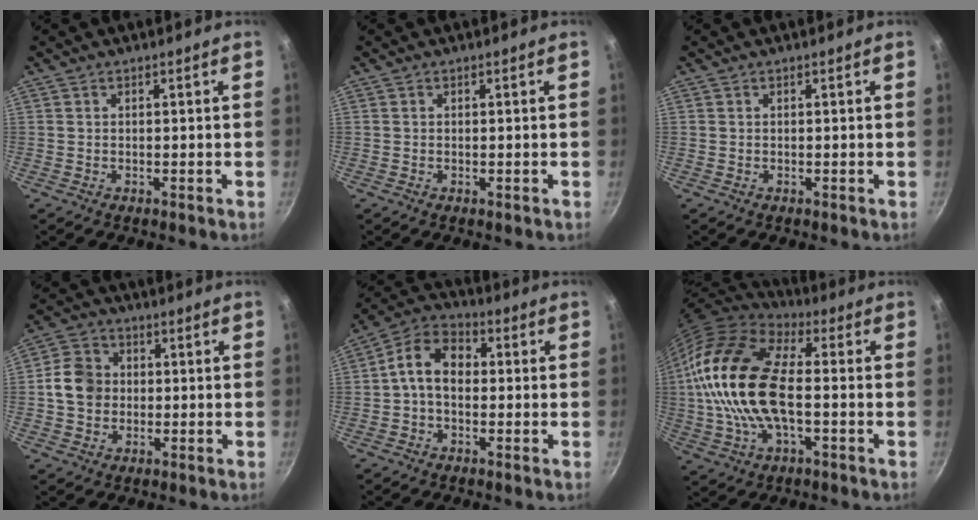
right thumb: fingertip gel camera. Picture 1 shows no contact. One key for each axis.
{"total": 0.0}
{"total": 0.0}
{"total": 7.8, "fx": 0.0, "fy": 6.7, "fz": 3.9, "tx": -0.047, "ty": 0.013, "tz": -0.014}
{"total": 9.1, "fx": 0.2, "fy": 6.4, "fz": 6.5, "tx": -0.090, "ty": 0.028, "tz": -0.018}
{"total": 21.3, "fx": -0.3, "fy": 11.1, "fz": 18.2, "tx": -0.348, "ty": 0.028, "tz": -0.017}